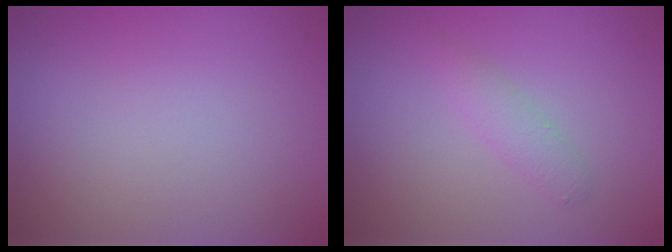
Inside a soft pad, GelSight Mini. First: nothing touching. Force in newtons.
{"total": 1.4, "press": 1.4, "slide": 0.0}